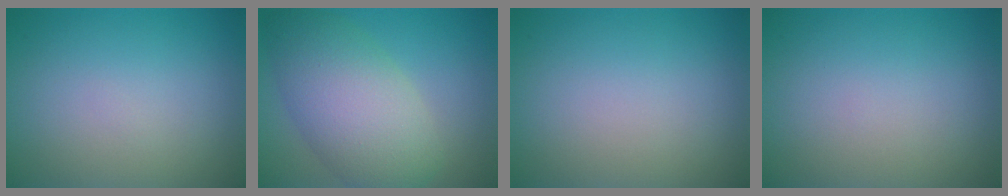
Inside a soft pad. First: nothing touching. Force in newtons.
{"total": 8.0, "press": 8.0, "slide": 0.5}
{"total": 0.0}
{"total": 0.0}